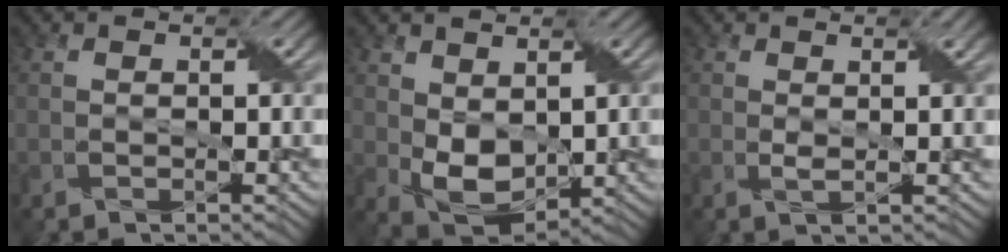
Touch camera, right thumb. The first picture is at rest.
{"total": 6.1, "force": [1.2, 4.2, 4.3], "torque": [-0.098, -0.011, 0.025]}
{"total": 2.0, "force": [0.8, 0.3, 1.8], "torque": [-0.036, 0.003, 0.015]}